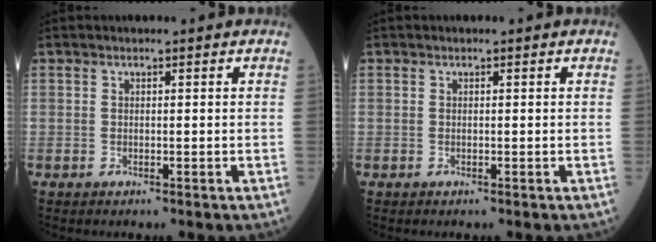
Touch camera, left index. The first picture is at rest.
{"total": 0.0}